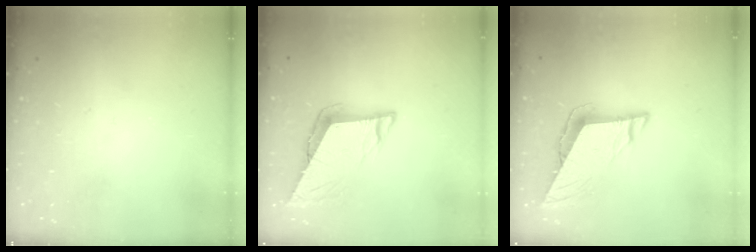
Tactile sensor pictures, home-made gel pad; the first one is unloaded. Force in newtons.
{"total": 8.0, "press": 8.0, "slide": 0.8}
{"total": 8.3, "press": 8.2, "slide": 1.5}